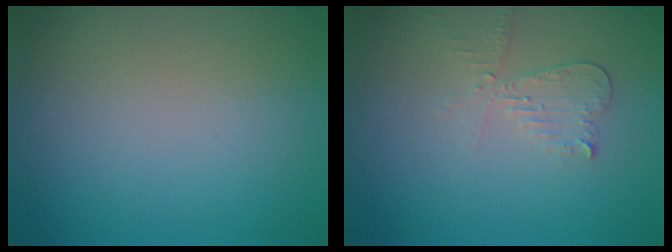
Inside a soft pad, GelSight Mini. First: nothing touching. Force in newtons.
{"total": 2.1, "press": 2.1, "slide": 0.1}